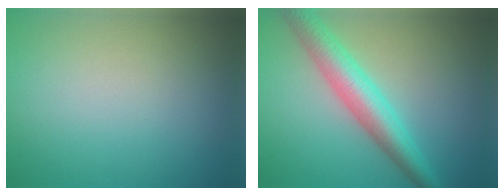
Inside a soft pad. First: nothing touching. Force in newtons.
{"total": 5.5, "press": 5.5, "slide": 0.1}